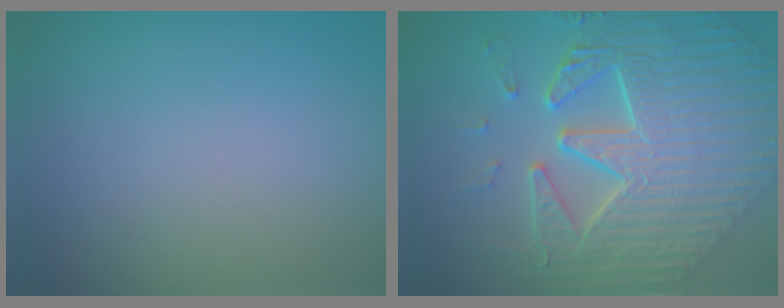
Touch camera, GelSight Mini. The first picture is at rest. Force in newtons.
{"total": 8.5, "press": 7.1, "slide": 4.7}